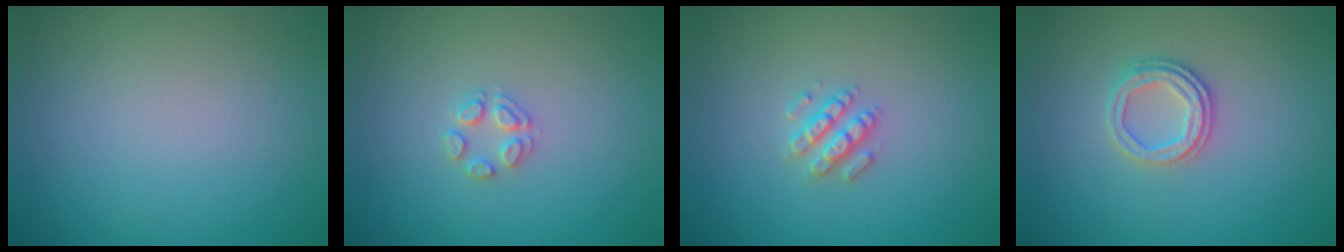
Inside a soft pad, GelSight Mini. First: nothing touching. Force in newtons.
{"total": 1.7, "press": 1.6, "slide": 0.2}
{"total": 2.5, "press": 2.4, "slide": 0.5}
{"total": 2.5, "press": 2.4, "slide": 0.8}